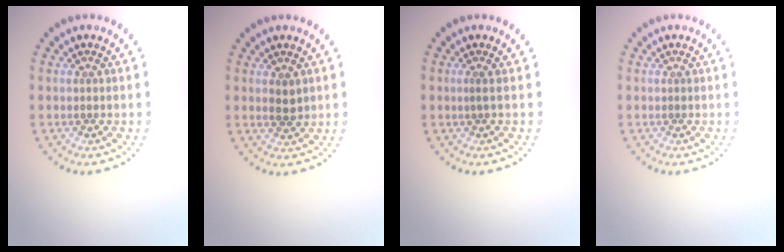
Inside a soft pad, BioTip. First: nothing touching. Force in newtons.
{"total": 1.5, "press": 1.5, "slide": 0.3}
{"total": 0.6, "press": 0.2, "slide": 0.5}
{"total": 0.0}